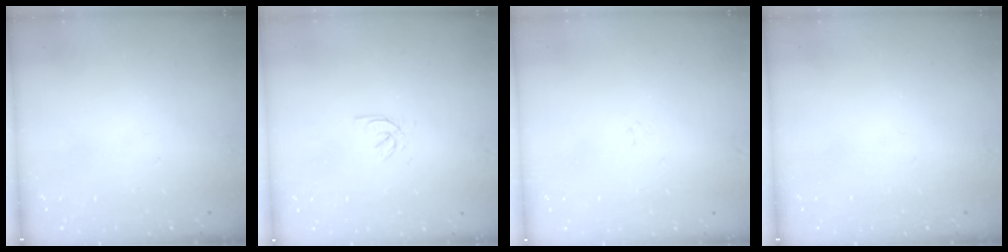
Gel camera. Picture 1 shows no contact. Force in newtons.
{"total": 2.3, "press": 2.2, "slide": 0.3}
{"total": 1.7, "press": 1.6, "slide": 0.2}
{"total": 0.0}